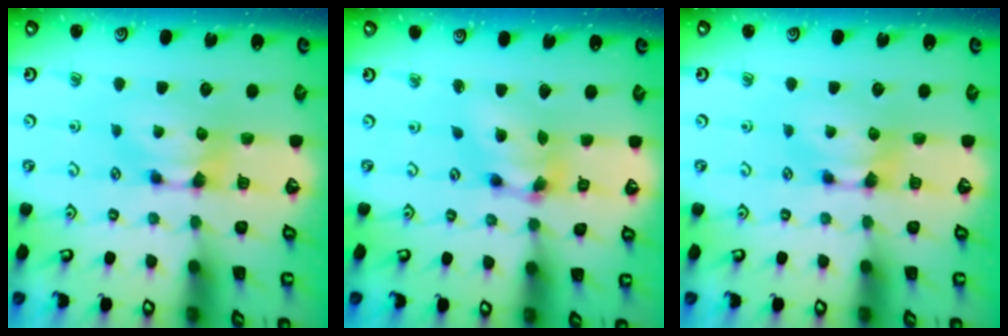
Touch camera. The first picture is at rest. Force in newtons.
{"total": 5.7, "press": 5.4, "slide": 1.8}
{"total": 0.0}